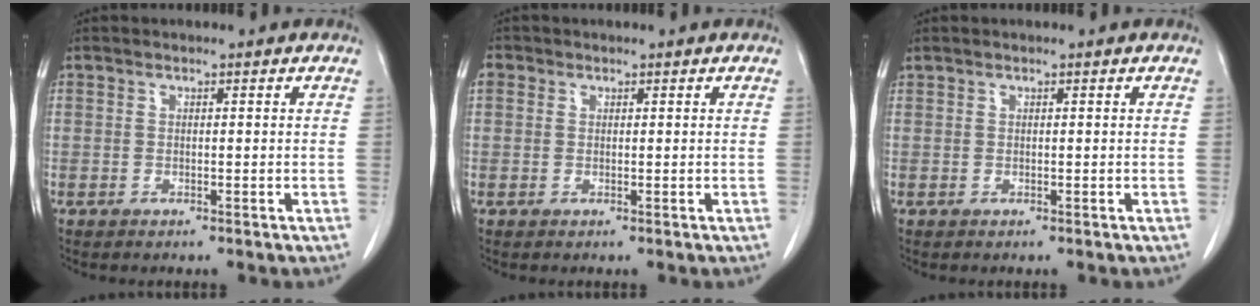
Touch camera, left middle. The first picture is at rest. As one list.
[{"total": 1.7, "force": [0.7, 1.5, 0.4], "torque": [-0.004, 0.011, 0.011]}, {"total": 0.0}]